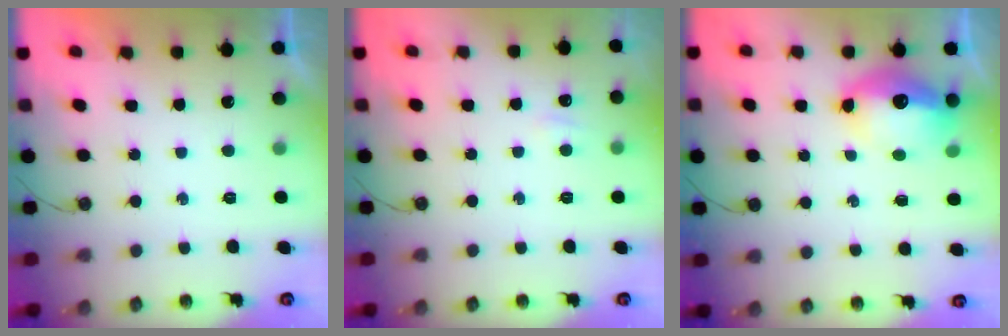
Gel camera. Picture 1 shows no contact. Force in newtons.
{"total": 3.2, "press": 3.2, "slide": 0.5}
{"total": 11.1, "press": 11.0, "slide": 1.1}